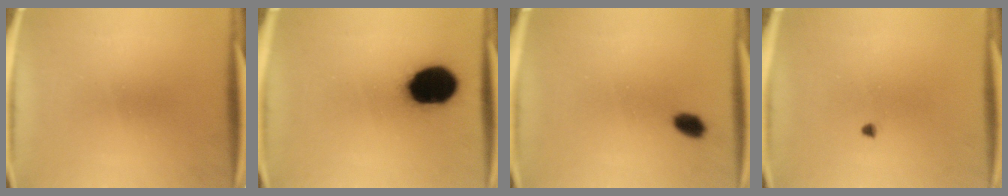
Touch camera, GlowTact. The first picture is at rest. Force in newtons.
{"total": 16.9}
{"total": 3.6}
{"total": 0.7}